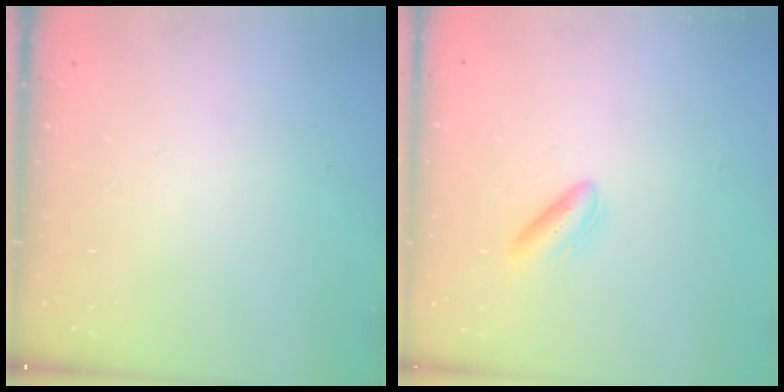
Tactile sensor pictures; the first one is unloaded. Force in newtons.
{"total": 4.6, "press": 4.2, "slide": 1.7}